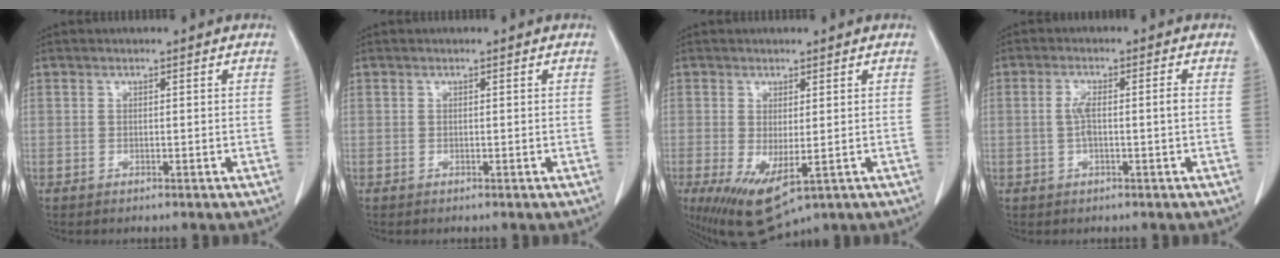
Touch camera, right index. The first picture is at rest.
{"total": 0.0}
{"total": 8.2, "force": [-2.9, 3.1, 7.0], "torque": [-0.123, -0.026, -0.034]}
{"total": 3.7, "force": [-0.3, 0.4, 3.6], "torque": [-0.076, 0.007, -0.003]}